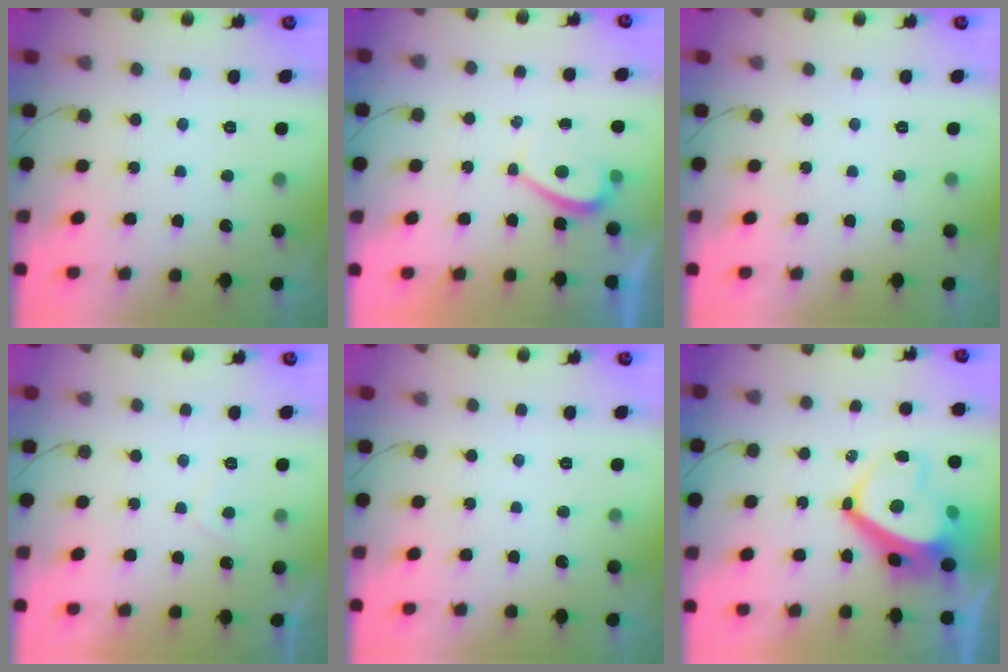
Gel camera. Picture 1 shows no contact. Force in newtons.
{"total": 1.8, "press": 1.7, "slide": 0.6}
{"total": 0.0}
{"total": 2.8, "press": 2.7, "slide": 0.8}
{"total": 0.0}
{"total": 9.6, "press": 9.4, "slide": 1.6}